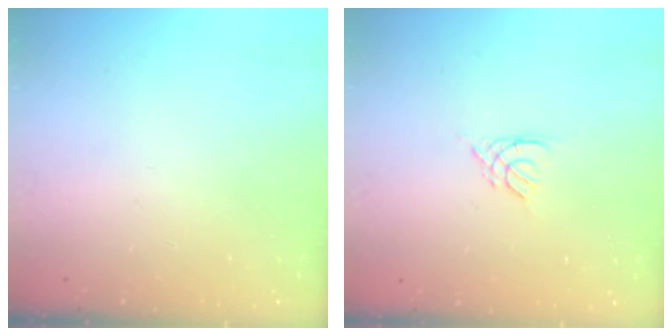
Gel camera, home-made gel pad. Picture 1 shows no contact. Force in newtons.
{"total": 2.7, "press": 2.7, "slide": 0.5}